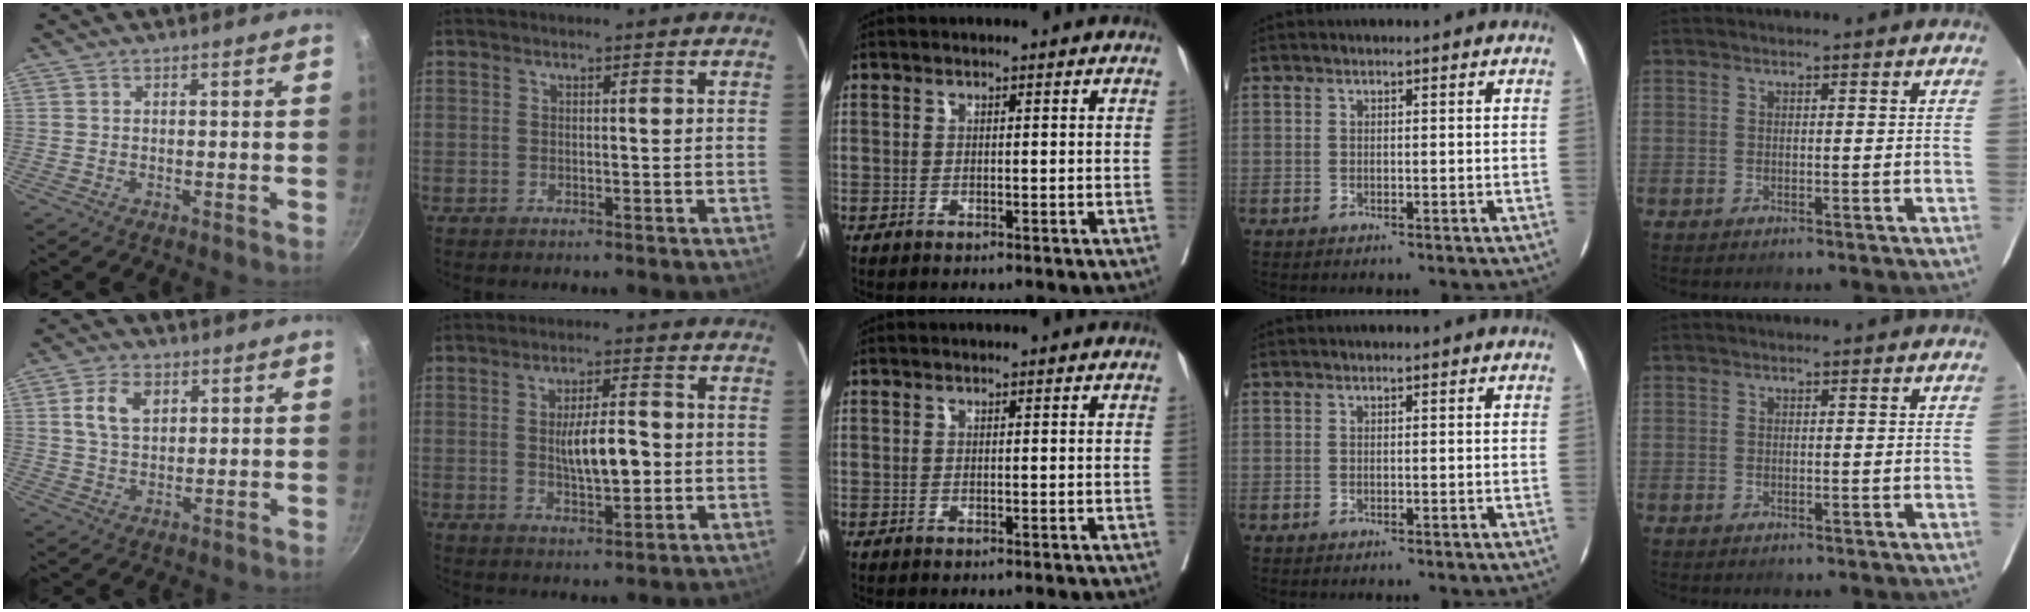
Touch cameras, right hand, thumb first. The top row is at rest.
{"thumb": {"total": 6.7, "force": [2.2, 4.3, 4.6], "torque": [-0.082, -0.004, 0.043]}, "index": {"total": 7.5, "force": [-0.3, 2.1, 7.2], "torque": [-0.124, 0.003, -0.002]}}